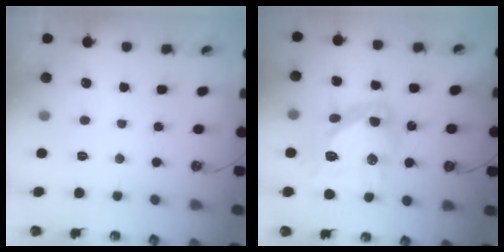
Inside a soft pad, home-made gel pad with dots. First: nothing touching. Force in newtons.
{"total": 17.0, "press": 16.9, "slide": 1.7}